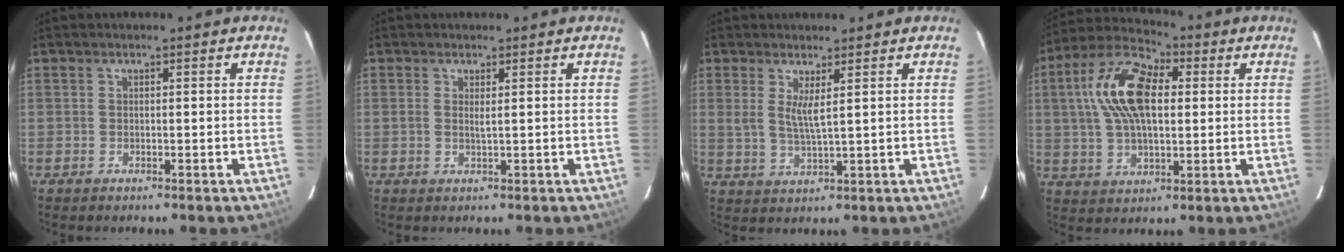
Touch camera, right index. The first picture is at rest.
{"total": 1.1, "force": [0.3, 0.0, 1.0], "torque": [-0.021, 0.000, 0.006]}
{"total": 3.8, "force": [1.6, 0.1, 3.5], "torque": [-0.067, -0.009, 0.028]}
{"total": 15.7, "force": [3.1, 8.1, 13.1], "torque": [-0.258, 0.027, 0.050]}